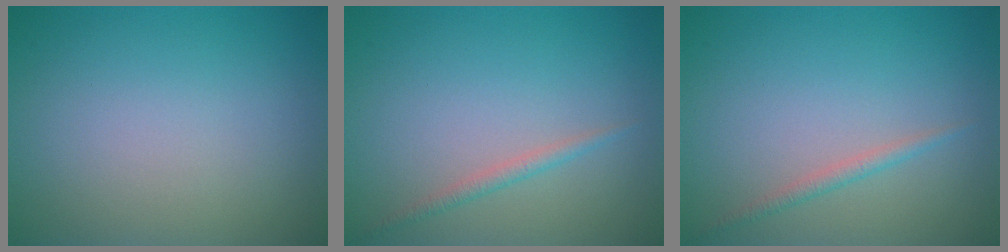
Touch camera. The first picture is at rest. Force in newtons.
{"total": 1.1, "press": 1.1, "slide": 0.0}
{"total": 1.1, "press": 1.1, "slide": 0.0}